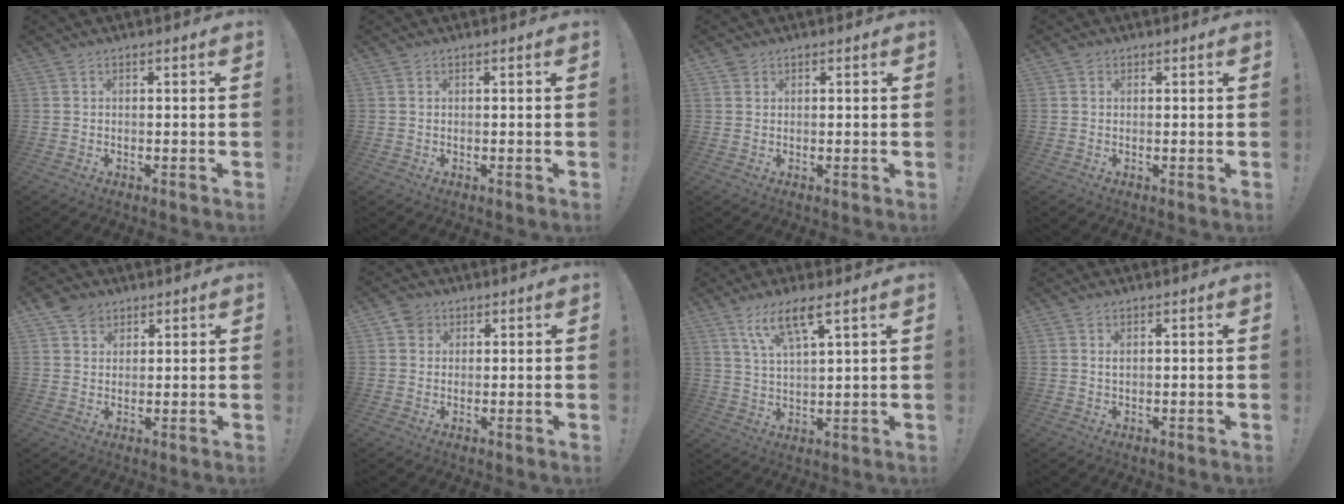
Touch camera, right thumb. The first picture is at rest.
{"total": 0.0}
{"total": 1.2, "force": [0.8, 0.9, 0.2], "torque": [-0.002, -0.001, 0.015]}
{"total": 0.9, "force": [0.5, 0.7, 0.1], "torque": [0.006, -0.001, 0.008]}
{"total": 5.6, "force": [3.6, 4.1, 1.3], "torque": [-0.017, -0.014, 0.067]}
{"total": 4.0, "force": [1.9, 3.4, 1.0], "torque": [-0.018, 0.000, 0.035]}
{"total": 9.4, "force": [6.1, 2.1, 6.9], "torque": [-0.134, -0.020, 0.109]}
{"total": 0.9, "force": [0.5, 0.5, 0.6], "torque": [-0.007, 0.000, 0.007]}